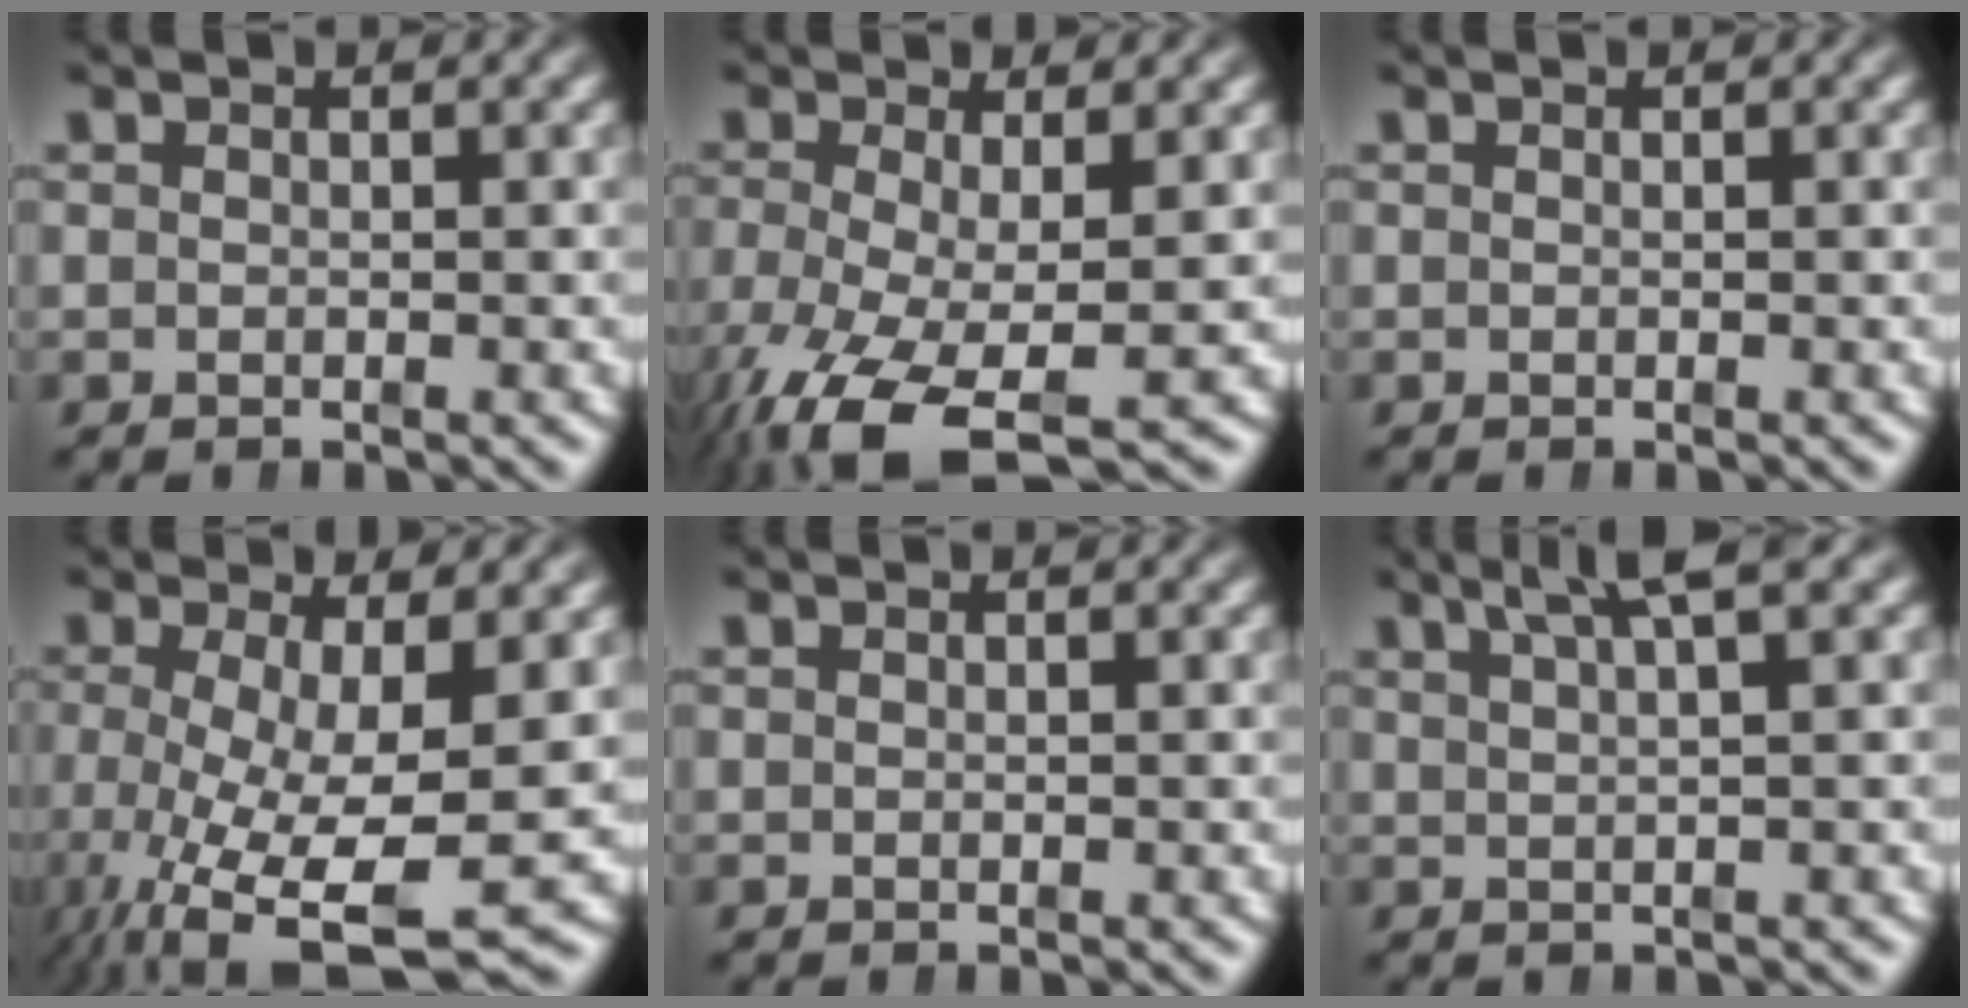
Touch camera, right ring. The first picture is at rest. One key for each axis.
{"total": 6.4, "fx": -3.2, "fy": 2.9, "fz": 4.6, "tx": -0.120, "ty": -0.051, "tz": -0.028}
{"total": 0.0}
{"total": 8.2, "fx": -2.9, "fy": 3.5, "fz": 6.8, "tx": -0.139, "ty": -0.051, "tz": -0.017}
{"total": 0.0}
{"total": 4.4, "fx": 3.1, "fy": -0.3, "fz": 3.1, "tx": -0.037, "ty": 0.018, "tz": 0.049}